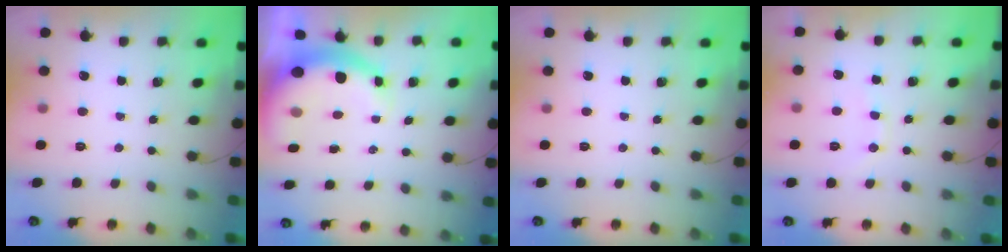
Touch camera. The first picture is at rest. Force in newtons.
{"total": 6.9, "press": 6.7, "slide": 1.6}
{"total": 0.0}
{"total": 7.7, "press": 7.6, "slide": 1.3}